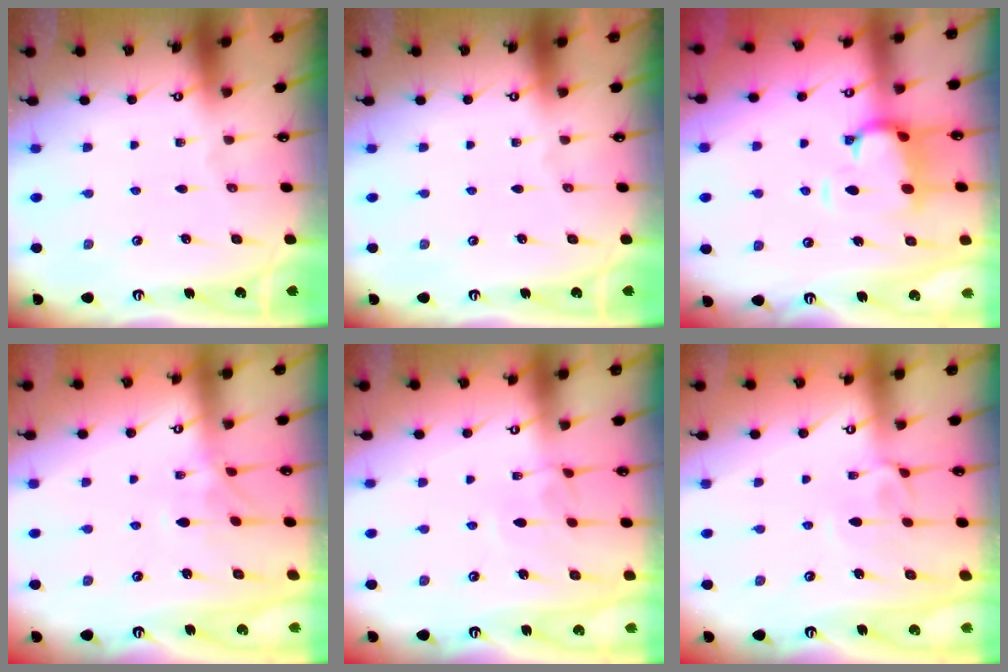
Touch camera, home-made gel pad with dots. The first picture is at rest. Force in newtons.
{"total": 0.0}
{"total": 4.0, "press": 3.7, "slide": 1.5}
{"total": 2.0, "press": 1.8, "slide": 0.9}
{"total": 3.0, "press": 3.0, "slide": 0.3}
{"total": 3.2, "press": 3.1, "slide": 0.7}